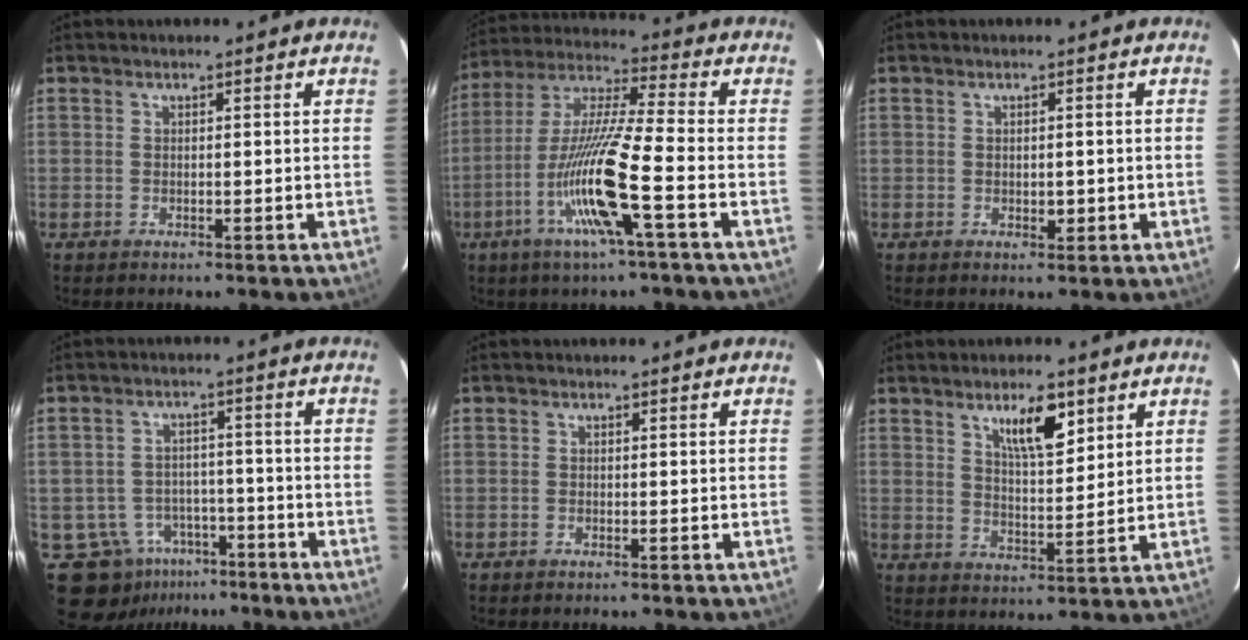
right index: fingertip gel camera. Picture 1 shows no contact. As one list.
[{"total": 14.1, "force": [-4.9, -0.4, 13.2], "torque": [-0.267, -0.007, -0.099]}, {"total": 1.7, "force": [-0.2, 0.9, 1.4], "torque": [-0.020, -0.001, 0.002]}, {"total": 10.5, "force": [-6.0, 8.3, 2.4], "torque": [-0.045, 0.020, -0.082]}, {"total": 0.0}, {"total": 7.2, "force": [4.2, 1.7, 5.6], "torque": [-0.096, -0.003, 0.074]}]